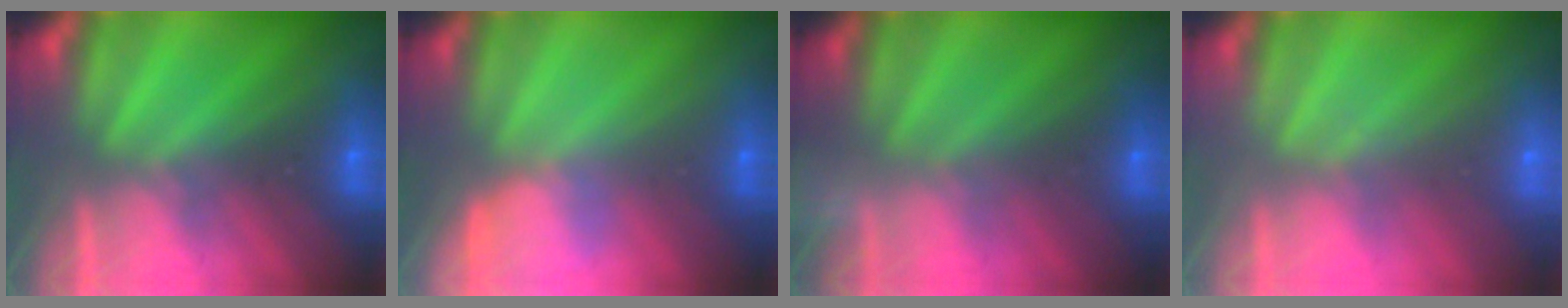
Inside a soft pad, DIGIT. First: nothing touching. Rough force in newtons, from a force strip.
{"total": 2.9}
{"total": 2.1}
{"total": 1.8}